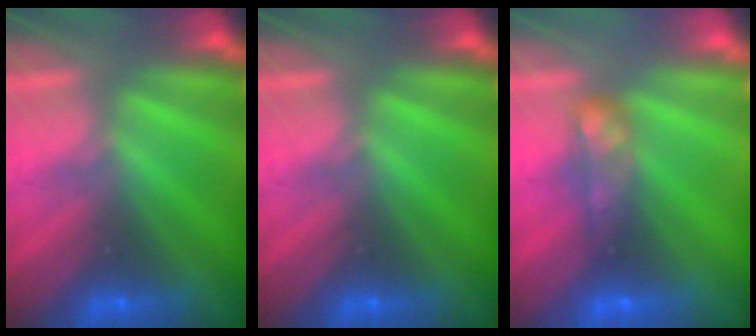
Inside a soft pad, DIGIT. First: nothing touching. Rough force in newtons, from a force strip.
{"total": 0.0}
{"total": 4.5}